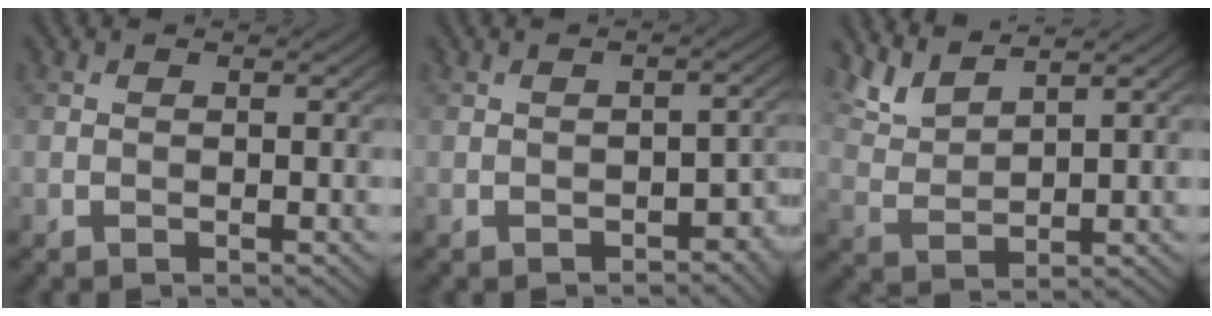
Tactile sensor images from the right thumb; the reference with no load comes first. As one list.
[{"total": 3.4, "force": [-1.7, 2.0, 2.1], "torque": [-0.022, -0.005, -0.024]}, {"total": 4.6, "force": [3.8, 1.1, 2.2], "torque": [-0.067, -0.001, 0.089]}]